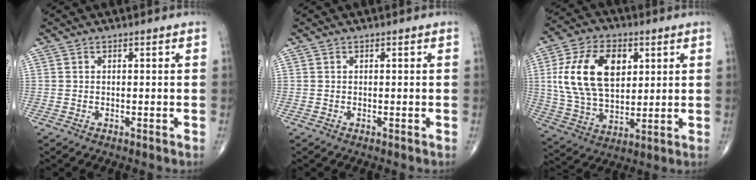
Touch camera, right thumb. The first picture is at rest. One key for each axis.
{"total": 0.0}
{"total": 18.4, "fx": 4.5, "fy": 11.3, "fz": 13.8, "tx": -0.237, "ty": -0.006, "tz": 0.086}